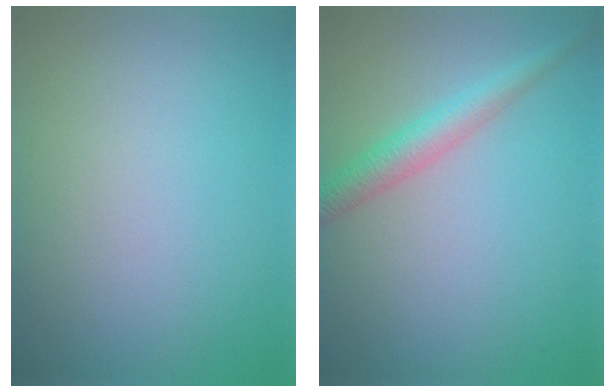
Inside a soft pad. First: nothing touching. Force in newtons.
{"total": 2.9, "press": 2.9, "slide": 0.1}